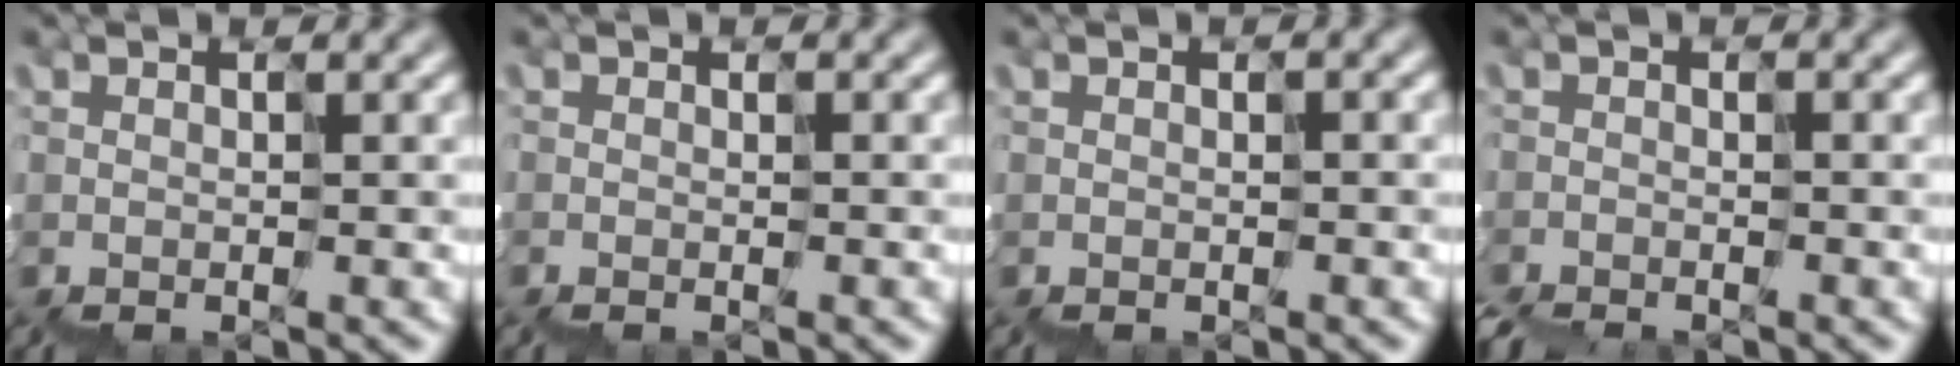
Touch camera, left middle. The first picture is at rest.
{"total": 0.5, "force": [-0.5, 0.0, -0.2], "torque": [0.005, -0.009, -0.006]}
{"total": 0.8, "force": [-0.5, 0.3, 0.6], "torque": [-0.004, 0.003, 0.002]}
{"total": 2.8, "force": [-2.7, 0.2, 0.3], "torque": [-0.006, -0.015, -0.034]}